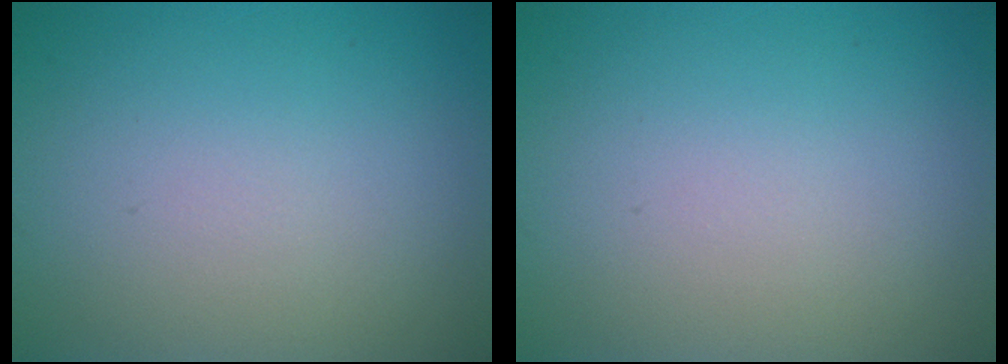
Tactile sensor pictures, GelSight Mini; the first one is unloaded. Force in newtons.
{"total": 0.0}